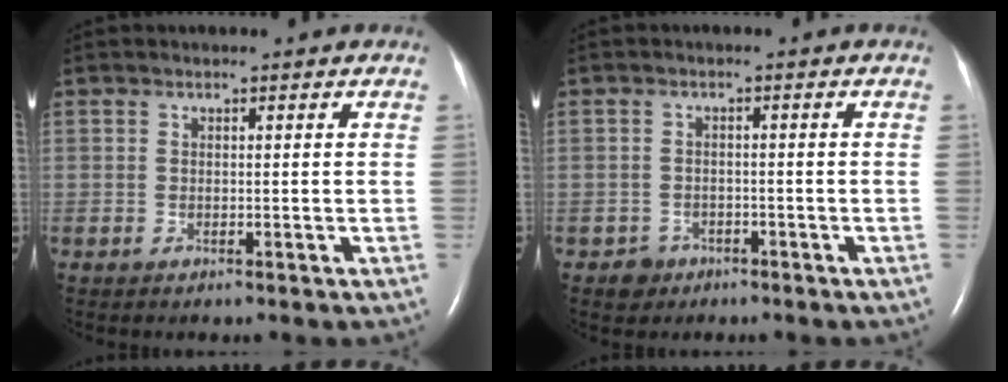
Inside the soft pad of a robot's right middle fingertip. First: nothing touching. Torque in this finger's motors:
{"motor_torque": [0.32, -0.26, 0.04, 0.01]}